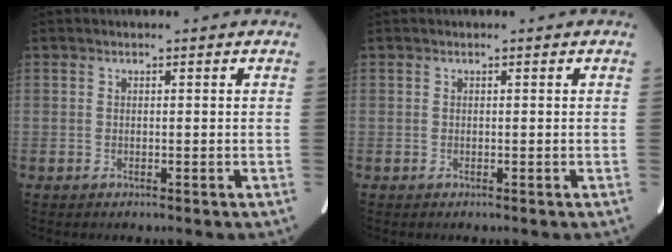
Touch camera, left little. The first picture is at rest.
{"total": 0.0}